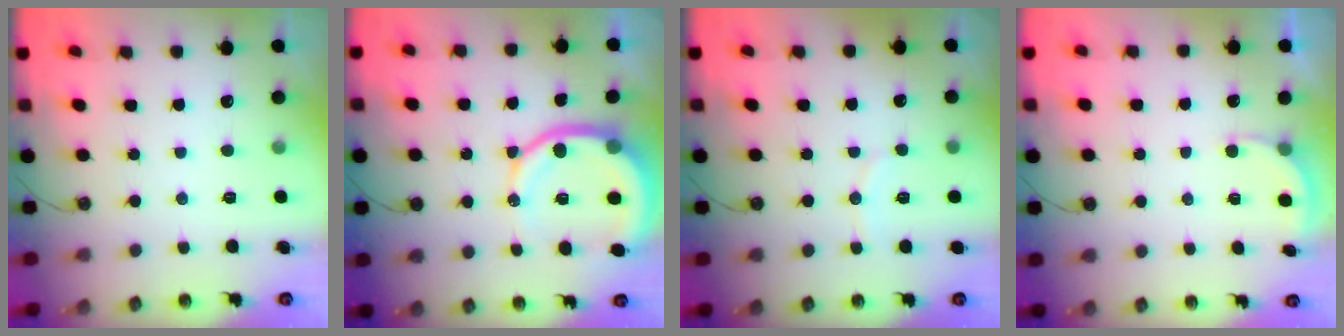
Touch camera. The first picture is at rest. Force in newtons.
{"total": 12.9, "press": 12.8, "slide": 1.6}
{"total": 5.6, "press": 5.6, "slide": 0.2}
{"total": 2.6, "press": 2.3, "slide": 1.1}